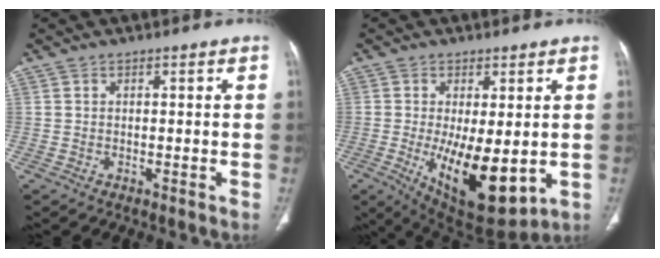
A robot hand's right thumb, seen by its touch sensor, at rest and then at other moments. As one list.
[{"total": 14.5, "force": [-2.4, 5.9, 13.0], "torque": [-0.202, -0.029, -0.016]}]